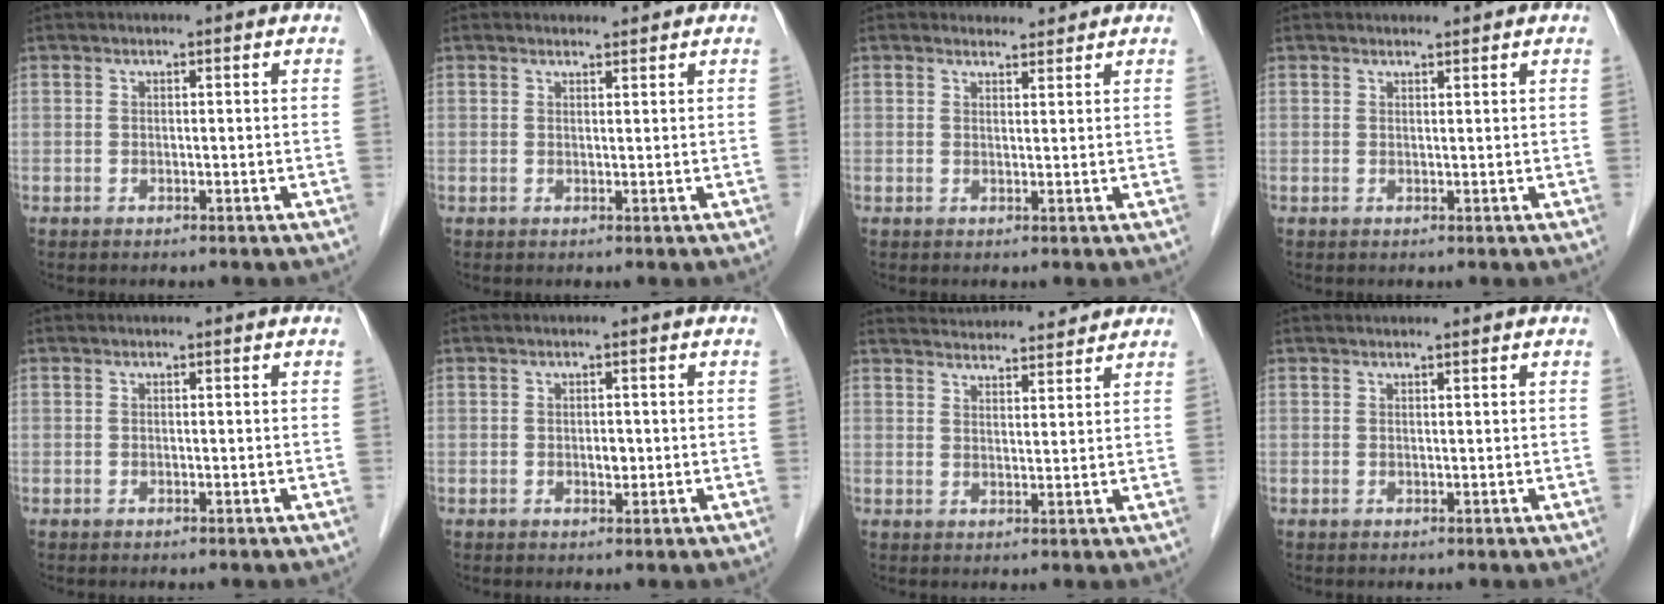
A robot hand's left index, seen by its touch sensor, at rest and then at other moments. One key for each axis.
{"total": 1.0, "fx": 1.0, "fy": 0.1, "fz": -0.1, "tx": -0.009, "ty": 0.000, "tz": 0.018}
{"total": 2.1, "fx": 2.0, "fy": 0.6, "fz": -0.2, "tx": -0.002, "ty": 0.001, "tz": 0.029}
{"total": 0.8, "fx": 0.8, "fy": 0.0, "fz": -0.1, "tx": -0.007, "ty": 0.000, "tz": 0.015}
{"total": 0.0}
{"total": 1.2, "fx": -0.2, "fy": 0.8, "fz": 1.0, "tx": -0.017, "ty": -0.001, "tz": -0.001}
{"total": 11.7, "fx": 11.2, "fy": 1.7, "fz": 3.0, "tx": -0.045, "ty": 0.021, "tz": 0.158}
{"total": 1.2, "fx": 1.1, "fy": -0.2, "fz": 0.5, "tx": -0.007, "ty": 0.009, "tz": 0.021}